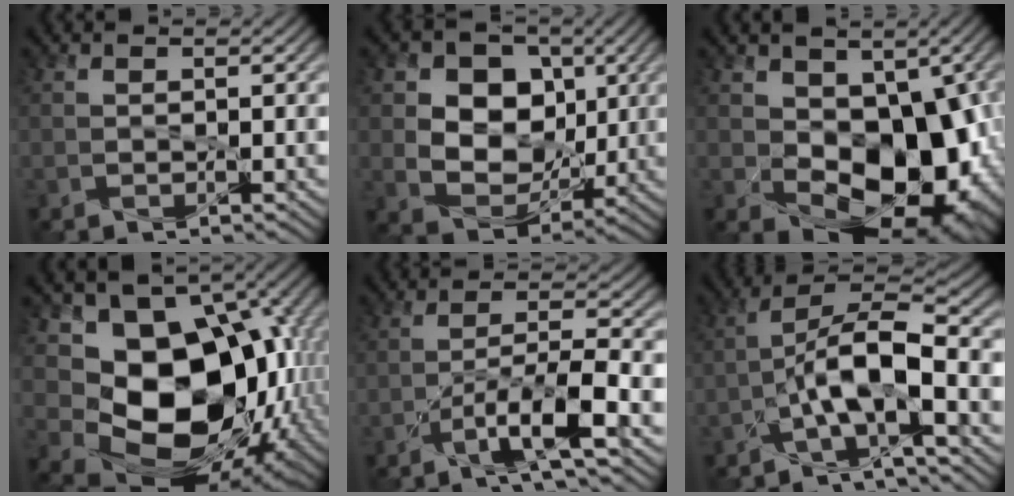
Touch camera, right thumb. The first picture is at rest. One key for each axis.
{"total": 10.9, "fx": 2.2, "fy": 8.4, "fz": 6.6, "tx": -0.142, "ty": -0.002, "tz": 0.033}
{"total": 14.8, "fx": -1.0, "fy": 9.7, "fz": 11.2, "tx": -0.147, "ty": -0.033, "tz": -0.003}
{"total": 16.5, "fx": -0.2, "fy": 12.2, "fz": 11.1, "tx": -0.169, "ty": -0.044, "tz": 0.023}
{"total": 6.6, "fx": -4.1, "fy": 0.3, "fz": 5.2, "tx": -0.090, "ty": 0.013, "tz": -0.076}
{"total": 8.2, "fx": -3.6, "fy": 1.5, "fz": 7.1, "tx": -0.123, "ty": 0.022, "tz": -0.074}